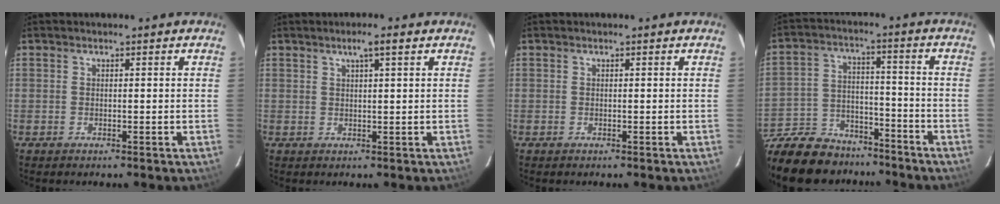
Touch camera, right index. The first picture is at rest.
{"total": 2.9, "force": [1.7, 0.1, 2.3], "torque": [-0.044, 0.007, 0.031]}
{"total": 0.0}
{"total": 22.0, "force": [-17.1, 11.1, 8.2], "torque": [-0.213, 0.023, -0.255]}